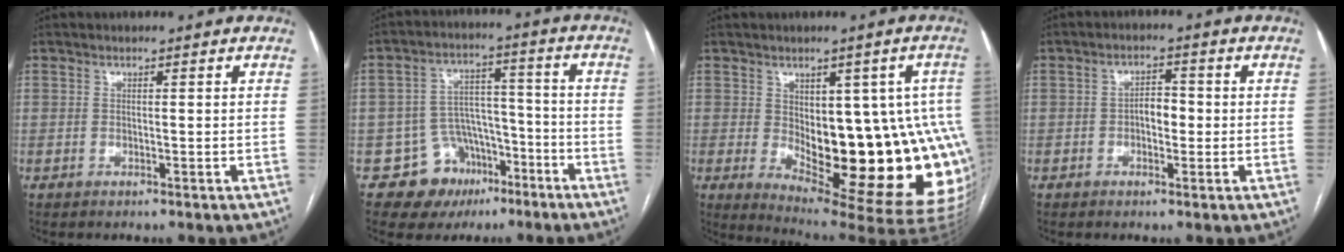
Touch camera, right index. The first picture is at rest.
{"total": 9.3, "force": [-5.3, 7.4, 1.9], "torque": [-0.016, 0.043, -0.073]}
{"total": 21.5, "force": [-2.4, 7.1, 20.2], "torque": [-0.180, 0.013, -0.007]}
{"total": 3.1, "force": [-0.4, 1.7, 2.6], "torque": [-0.036, 0.009, -0.008]}